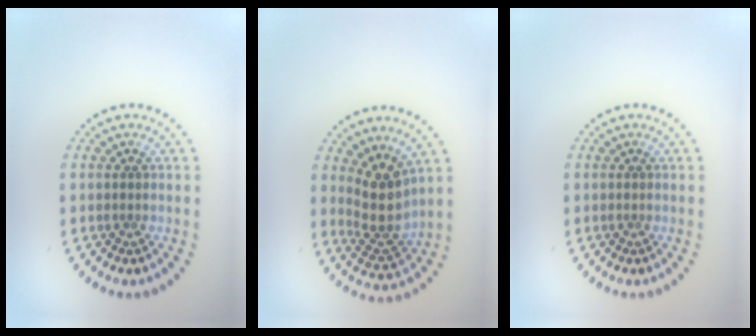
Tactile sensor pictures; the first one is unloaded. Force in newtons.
{"total": 3.7, "press": 3.0, "slide": 2.2}
{"total": 0.0}